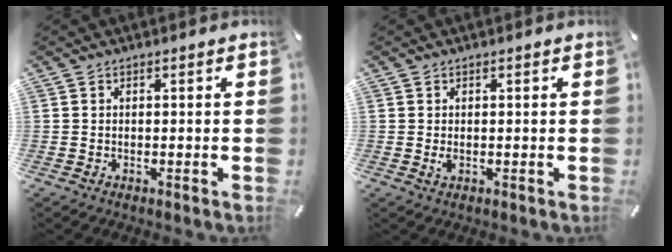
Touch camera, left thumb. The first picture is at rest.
{"total": 1.4, "force": [0.1, 0.6, 1.2], "torque": [-0.031, -0.003, -0.001]}